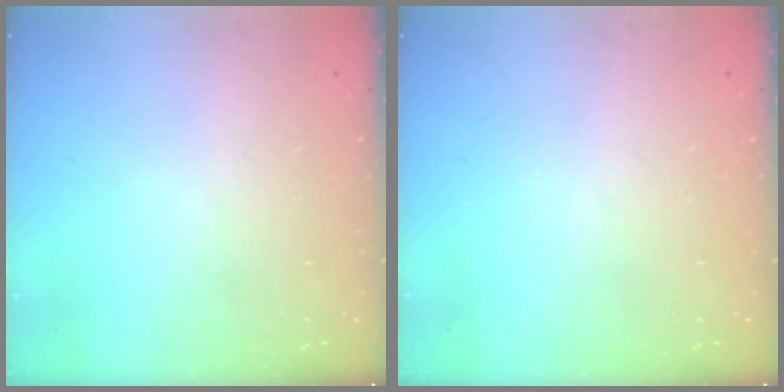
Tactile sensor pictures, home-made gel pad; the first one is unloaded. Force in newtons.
{"total": 0.0}